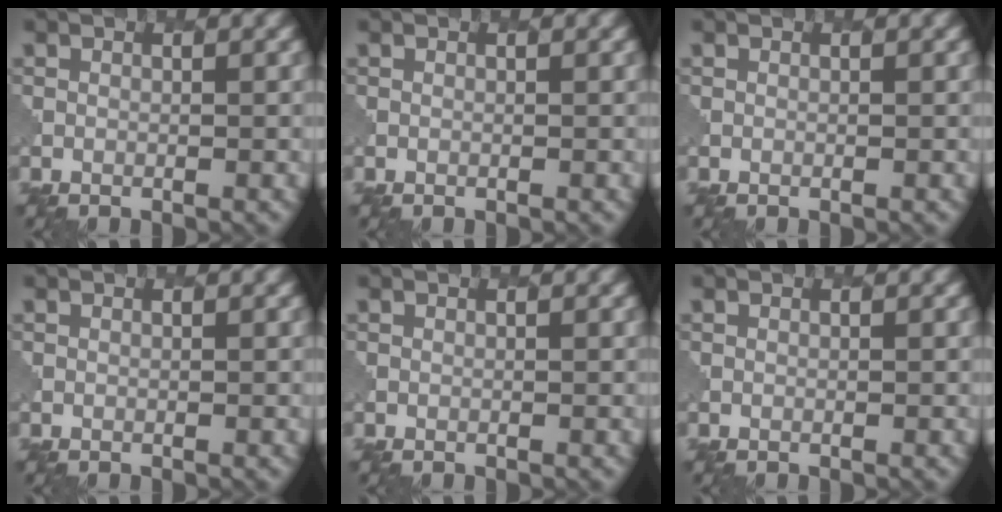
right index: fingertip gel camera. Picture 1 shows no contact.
{"total": 0.0}
{"total": 0.0}
{"total": 0.0}
{"total": 0.0}
{"total": 0.0}